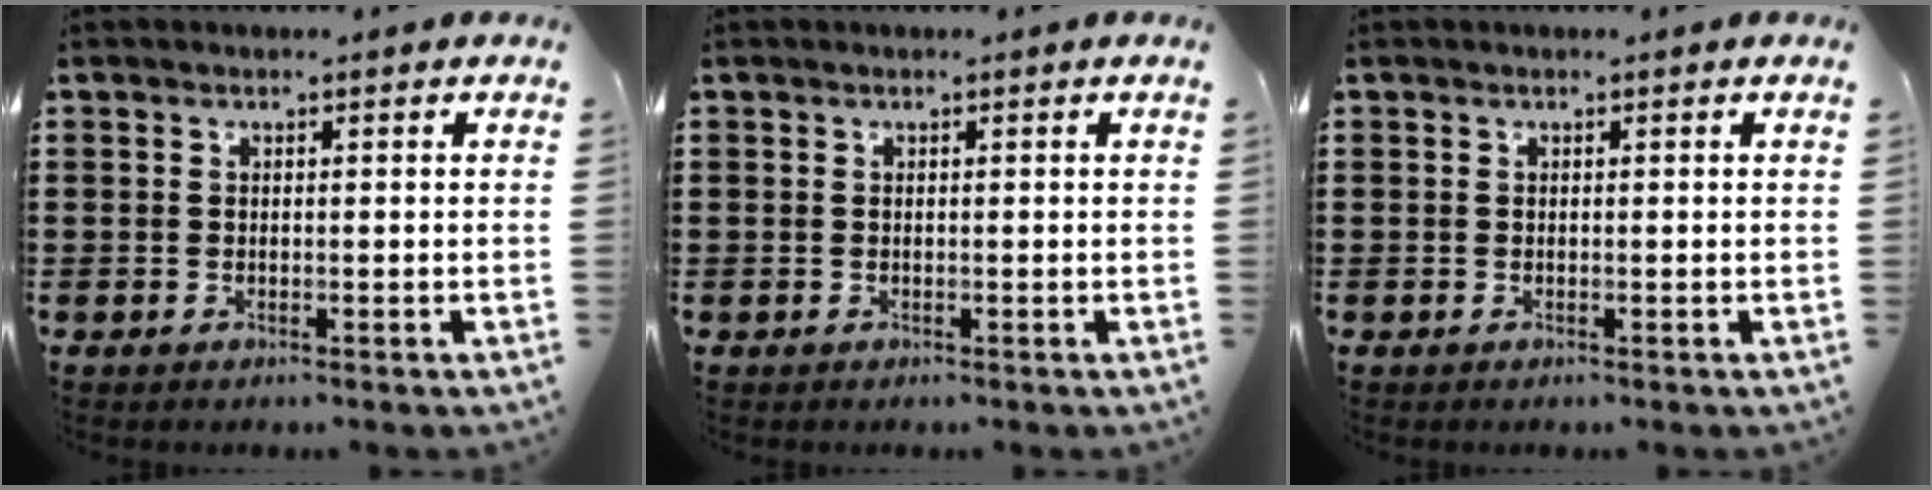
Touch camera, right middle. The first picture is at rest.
{"total": 0.0}
{"total": 0.0}